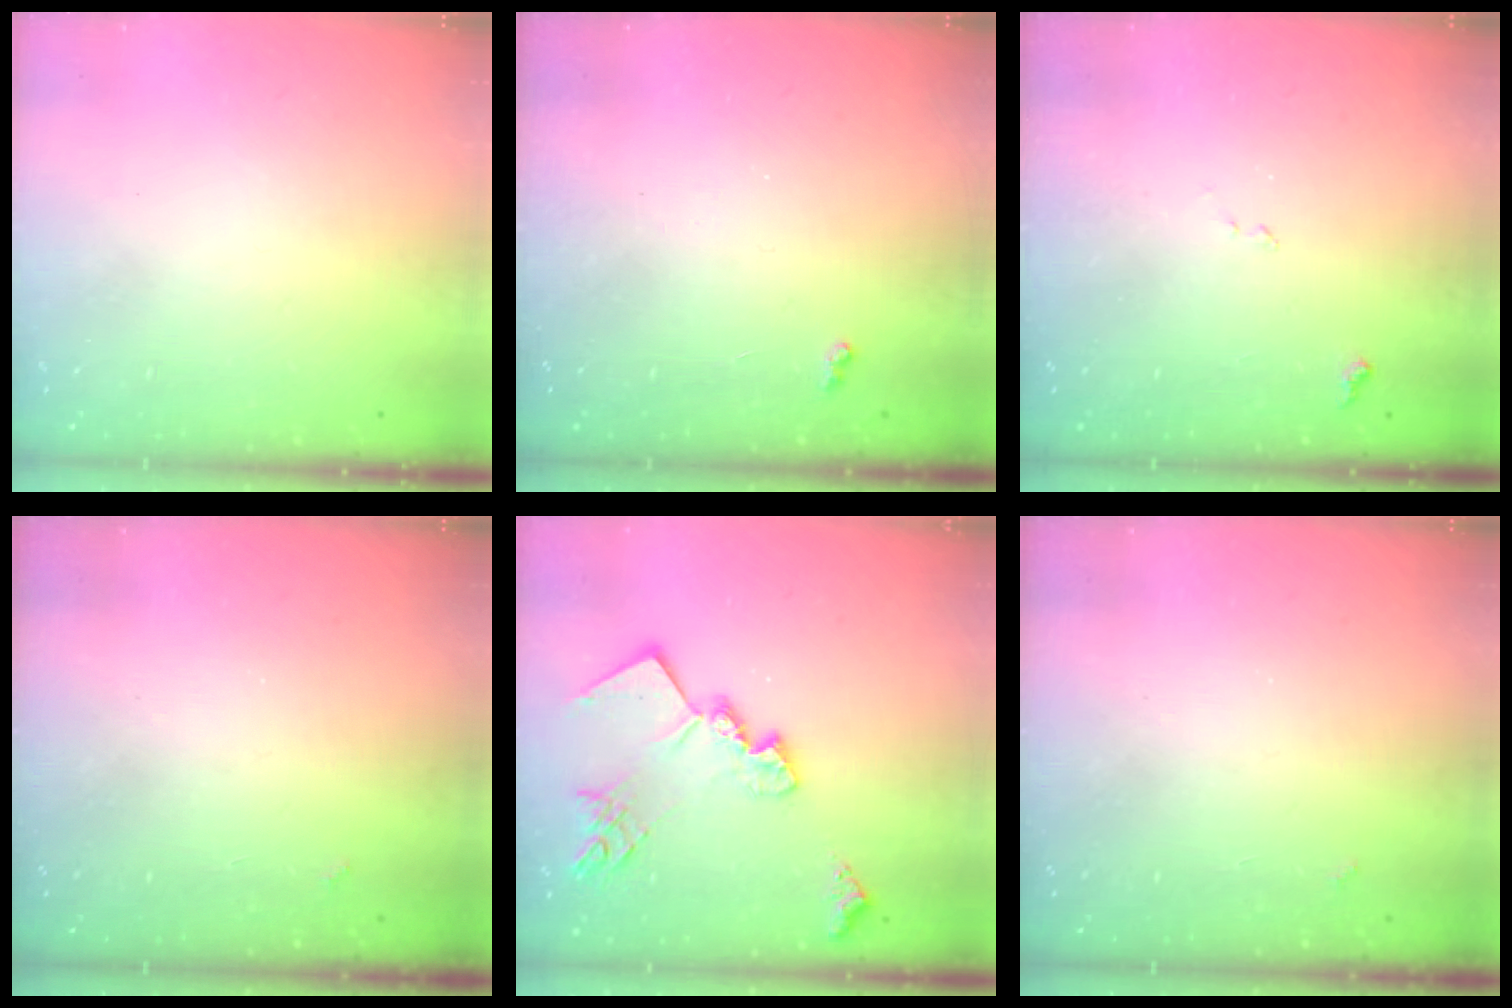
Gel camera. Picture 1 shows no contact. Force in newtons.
{"total": 4.2, "press": 4.1, "slide": 0.5}
{"total": 7.6, "press": 7.6, "slide": 0.9}
{"total": 1.4, "press": 1.3, "slide": 0.4}
{"total": 18.0, "press": 18.0, "slide": 1.2}
{"total": 1.4, "press": 1.3, "slide": 0.4}